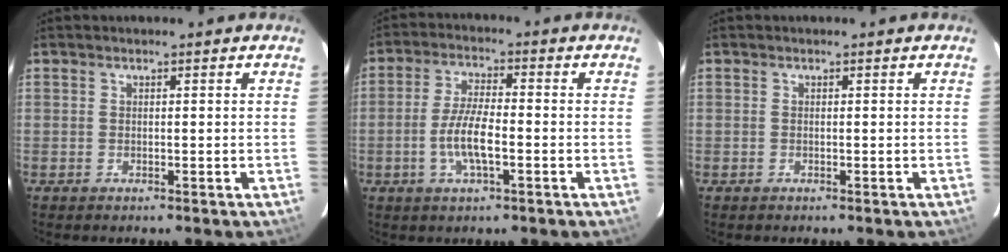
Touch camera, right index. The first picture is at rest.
{"total": 7.2, "force": [-2.2, 1.8, 6.6], "torque": [-0.134, -0.001, -0.044]}
{"total": 0.0}